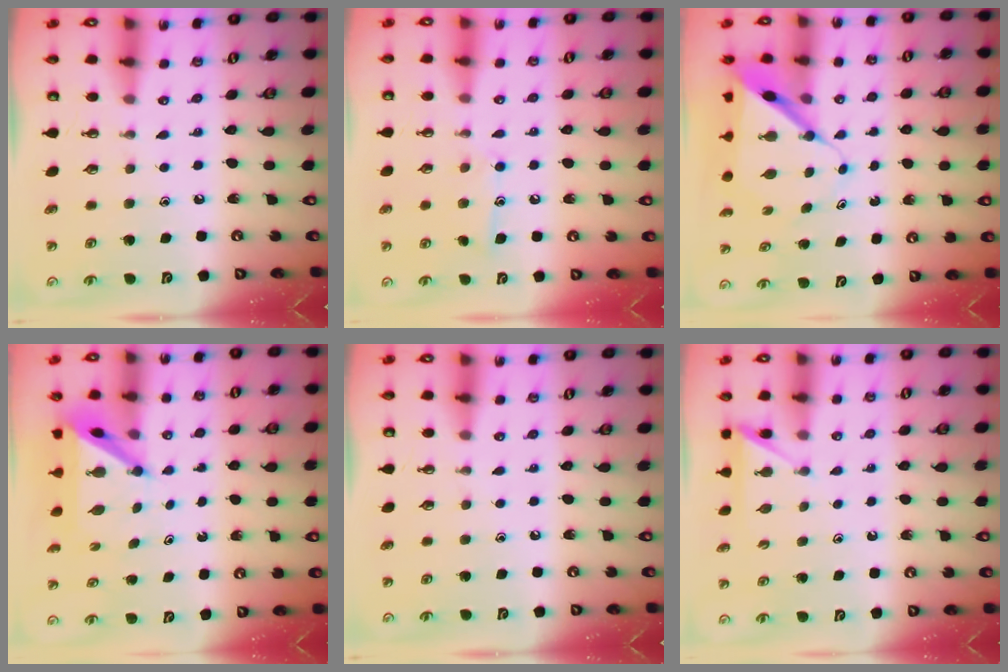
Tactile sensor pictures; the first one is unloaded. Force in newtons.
{"total": 8.2, "press": 8.2, "slide": 0.6}
{"total": 8.1, "press": 8.1, "slide": 0.7}
{"total": 6.0, "press": 5.9, "slide": 0.6}
{"total": 0.0}
{"total": 5.2, "press": 5.2, "slide": 0.4}